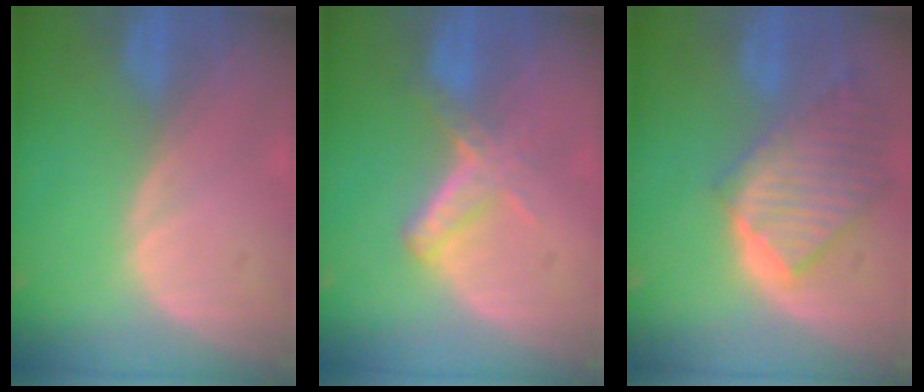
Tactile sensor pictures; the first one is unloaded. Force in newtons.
{"total": 5.6, "press": 4.7, "slide": 3.0}
{"total": 9.8, "press": 8.5, "slide": 4.8}